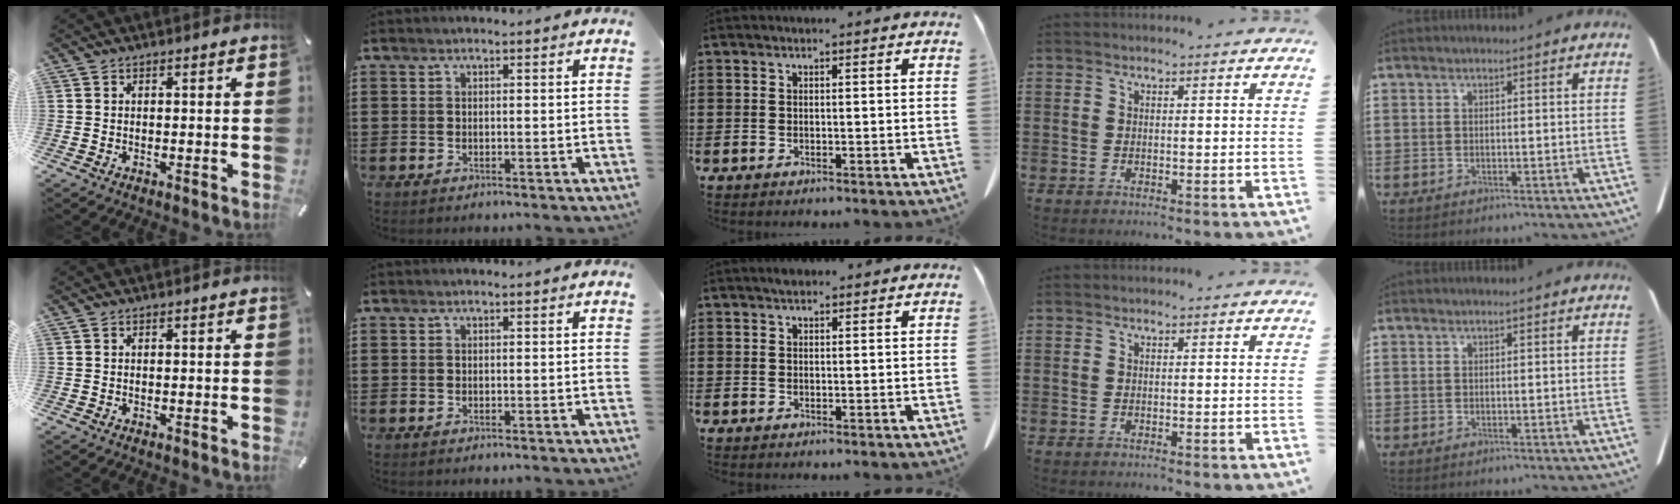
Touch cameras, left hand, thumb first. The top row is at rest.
{"middle": {"total": 0.9, "force": [0.7, 0.4, 0.3], "torque": [0.000, -0.001, 0.012]}}